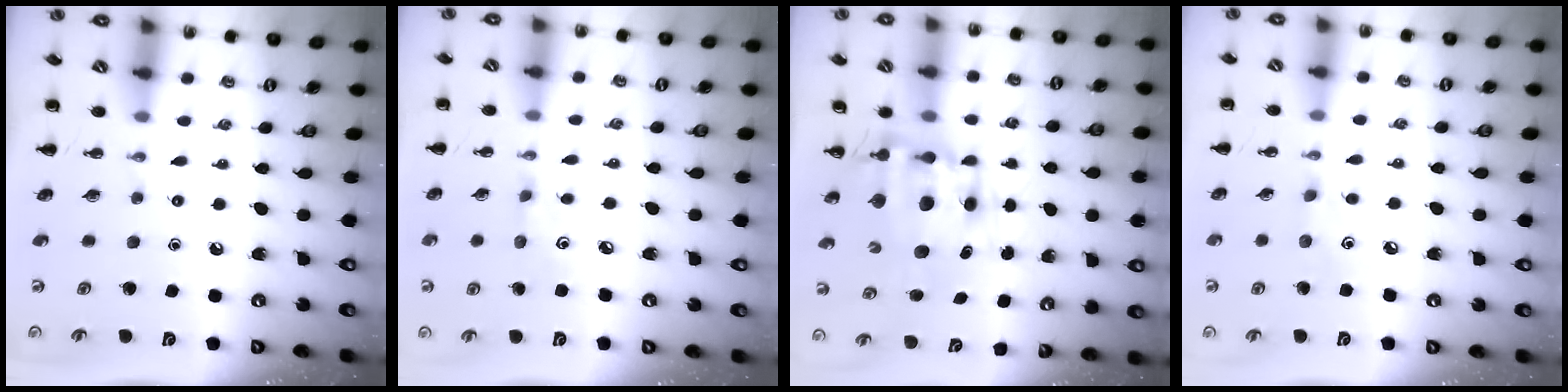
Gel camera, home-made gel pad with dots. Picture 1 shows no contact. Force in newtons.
{"total": 3.8, "press": 3.6, "slide": 1.1}
{"total": 9.8, "press": 9.5, "slide": 2.4}
{"total": 3.5, "press": 3.4, "slide": 0.9}